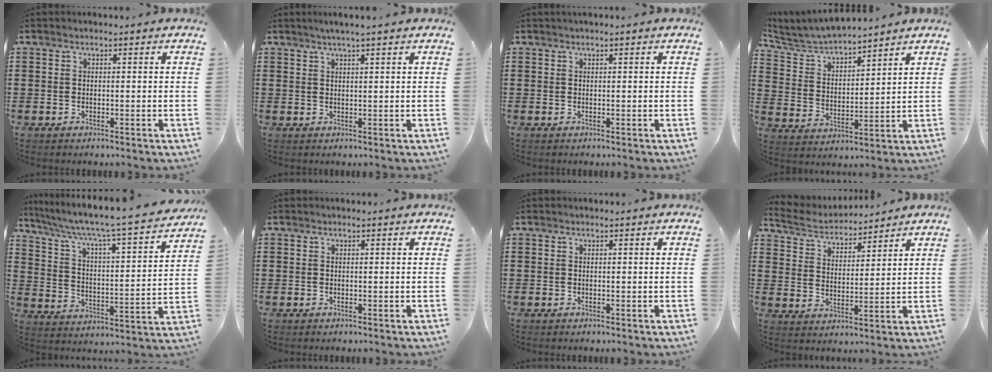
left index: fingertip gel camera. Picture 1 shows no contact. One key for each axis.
{"total": 1.6, "fx": 1.2, "fy": -0.3, "fz": 1.0, "tx": -0.020, "ty": 0.001, "tz": 0.021}
{"total": 0.0}
{"total": 5.6, "fx": 5.3, "fy": 0.8, "fz": 1.4, "tx": -0.056, "ty": -0.033, "tz": 0.089}
{"total": 5.6, "fx": 4.7, "fy": 0.2, "fz": 3.0, "tx": -0.084, "ty": -0.049, "tz": 0.068}
{"total": 0.0}
{"total": 0.0}
{"total": 4.7, "fx": 4.6, "fy": 0.8, "fz": 0.5, "tx": -0.035, "ty": -0.023, "tz": 0.077}